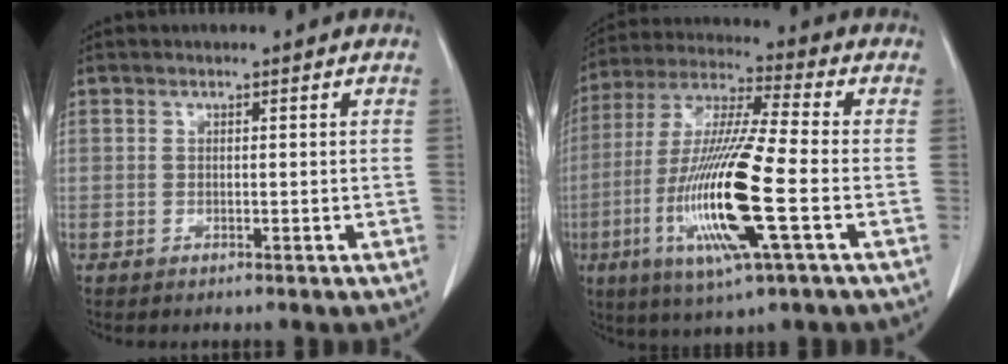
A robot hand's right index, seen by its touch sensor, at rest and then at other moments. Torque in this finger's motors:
{"motor_torque": [2.14, 0.00, 1.05, 0.21]}